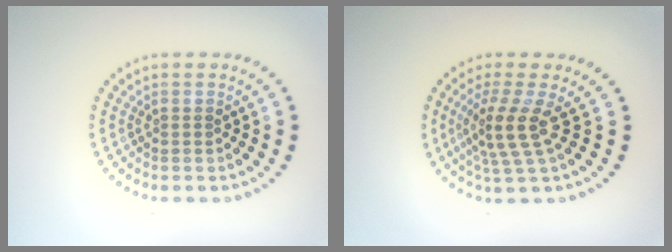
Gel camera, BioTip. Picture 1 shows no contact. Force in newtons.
{"total": 3.5, "press": 2.7, "slide": 2.1}